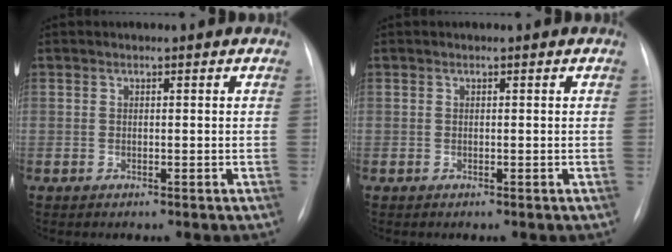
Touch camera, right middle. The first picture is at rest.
{"total": 0.0}